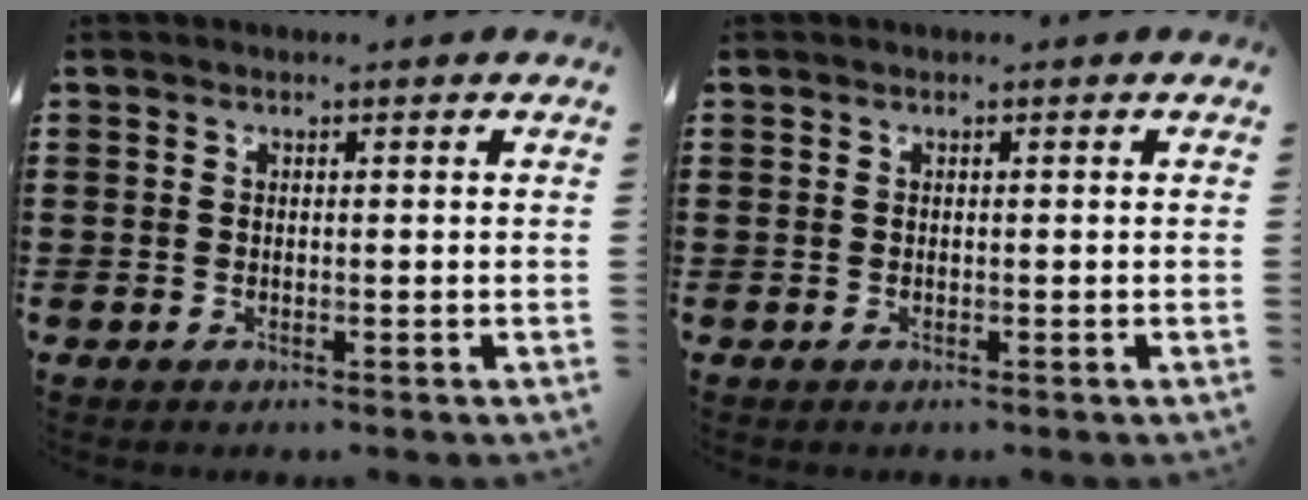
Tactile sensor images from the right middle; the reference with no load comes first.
{"total": 0.0}